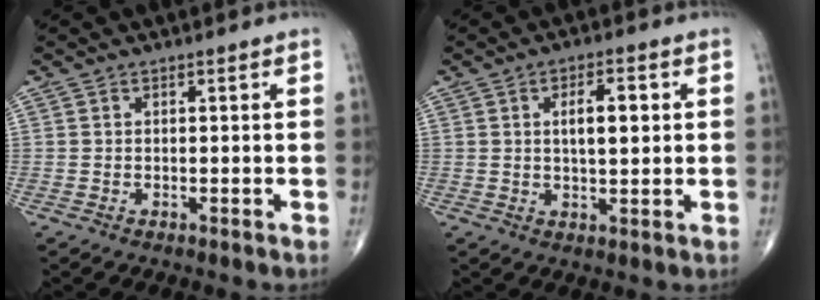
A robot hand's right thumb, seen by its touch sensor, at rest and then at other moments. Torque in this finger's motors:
{"motor_torque": [1.46, 2.99, 0.55, -0.15, 0.00]}